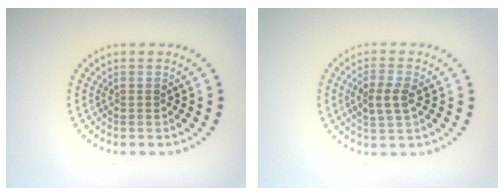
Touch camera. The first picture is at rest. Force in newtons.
{"total": 2.6, "press": 2.5, "slide": 0.6}